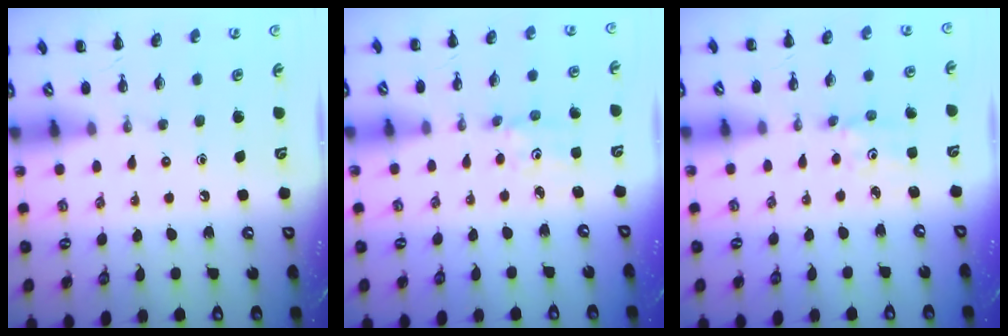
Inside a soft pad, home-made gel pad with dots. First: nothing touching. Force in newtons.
{"total": 1.6, "press": 1.6, "slide": 0.2}
{"total": 1.6, "press": 1.6, "slide": 0.2}